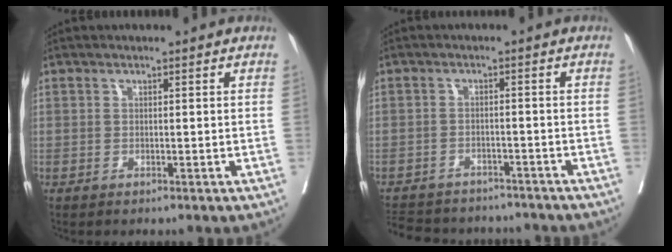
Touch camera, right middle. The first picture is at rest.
{"total": 14.1, "force": [-12.7, 4.6, 4.0], "torque": [-0.101, 0.002, -0.166]}